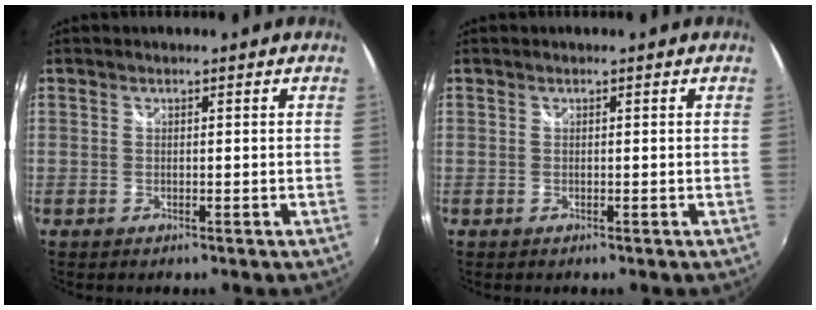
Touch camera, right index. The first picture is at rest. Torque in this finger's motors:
{"motor_torque": [0.00, 0.00, 0.00, 0.00]}